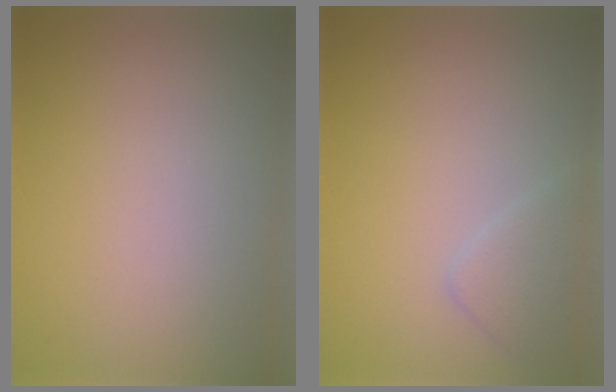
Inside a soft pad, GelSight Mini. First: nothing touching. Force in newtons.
{"total": 1.8, "press": 1.8, "slide": 0.0}